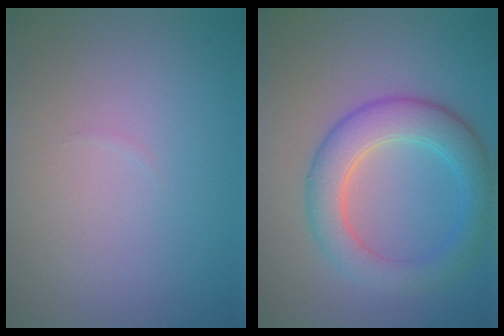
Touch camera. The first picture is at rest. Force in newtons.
{"total": 5.4, "press": 5.4, "slide": 0.1}